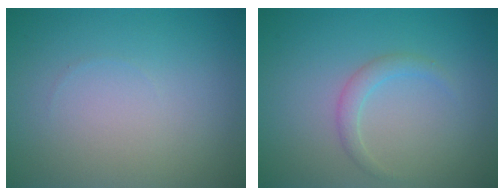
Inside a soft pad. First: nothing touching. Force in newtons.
{"total": 1.4, "press": 1.4, "slide": 0.0}